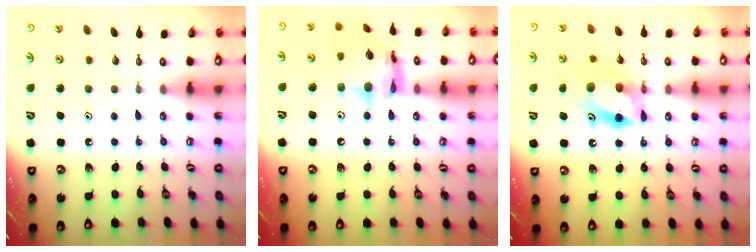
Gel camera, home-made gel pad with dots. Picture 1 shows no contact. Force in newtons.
{"total": 16.5, "press": 16.5, "slide": 1.2}
{"total": 13.6, "press": 13.6, "slide": 0.5}